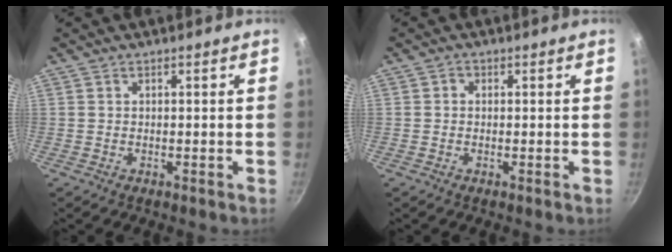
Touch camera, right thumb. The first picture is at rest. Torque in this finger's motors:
{"motor_torque": [-0.10, 0.03, -0.25, 0.07, 0.01]}